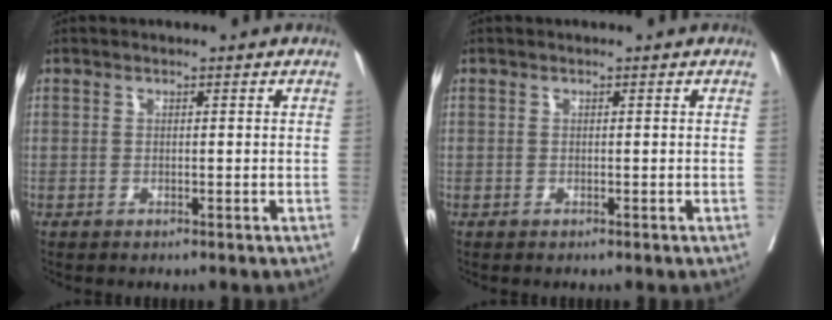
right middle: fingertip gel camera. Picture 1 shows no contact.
{"total": 0.0}